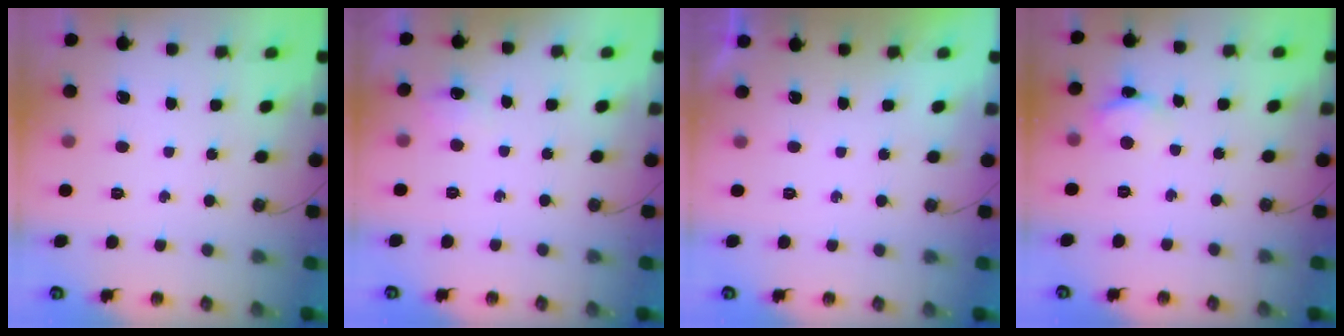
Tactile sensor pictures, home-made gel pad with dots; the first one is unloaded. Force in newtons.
{"total": 6.1, "press": 6.0, "slide": 1.1}
{"total": 0.0}
{"total": 4.2, "press": 4.2, "slide": 0.4}